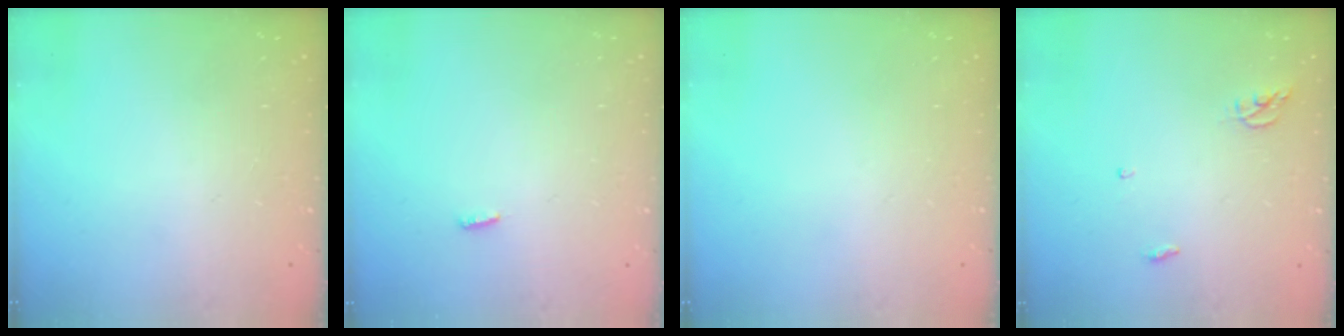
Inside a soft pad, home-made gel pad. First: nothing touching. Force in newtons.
{"total": 3.0, "press": 2.9, "slide": 0.8}
{"total": 0.0}
{"total": 3.8, "press": 3.8, "slide": 0.4}